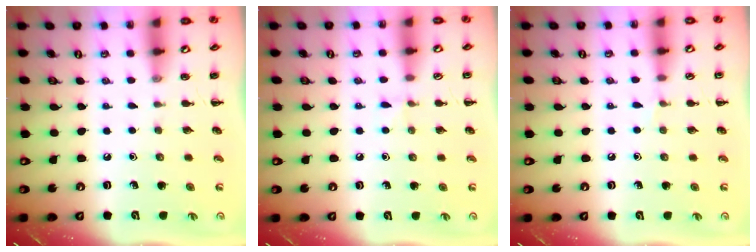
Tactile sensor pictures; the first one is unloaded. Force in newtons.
{"total": 3.3, "press": 3.1, "slide": 1.2}
{"total": 3.0, "press": 2.8, "slide": 1.1}